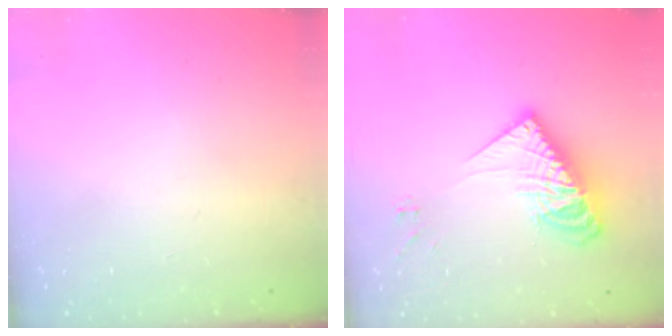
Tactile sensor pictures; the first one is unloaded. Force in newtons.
{"total": 14.6, "press": 14.6, "slide": 1.3}